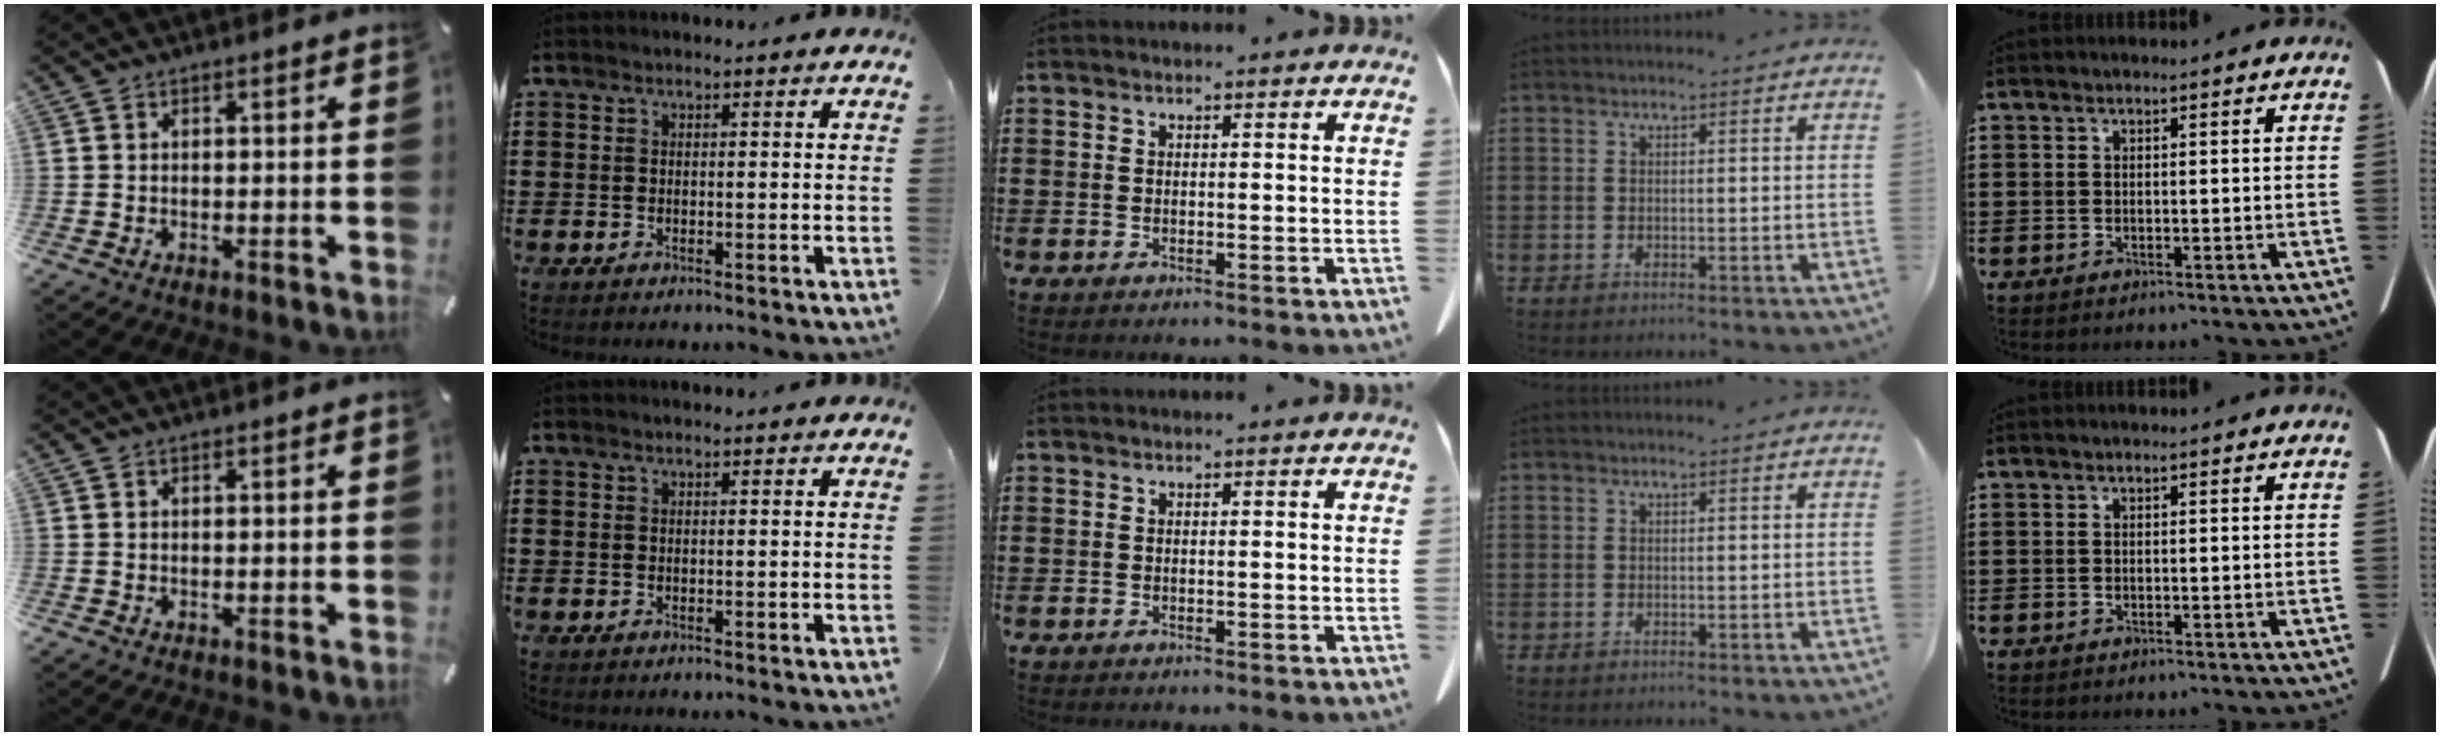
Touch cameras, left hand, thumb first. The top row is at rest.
{}